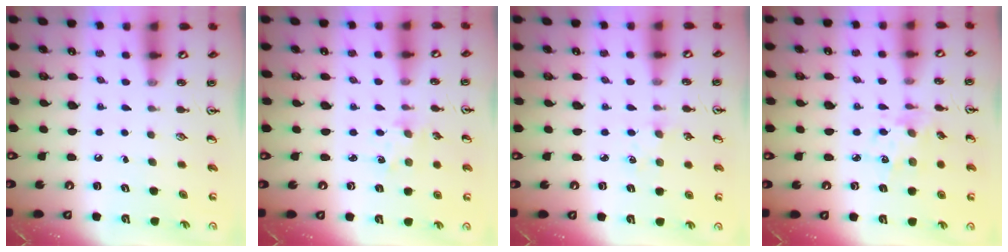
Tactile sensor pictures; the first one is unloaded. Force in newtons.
{"total": 1.0, "press": 0.9, "slide": 0.2}
{"total": 1.3, "press": 1.3, "slide": 0.2}
{"total": 6.1, "press": 6.0, "slide": 1.2}